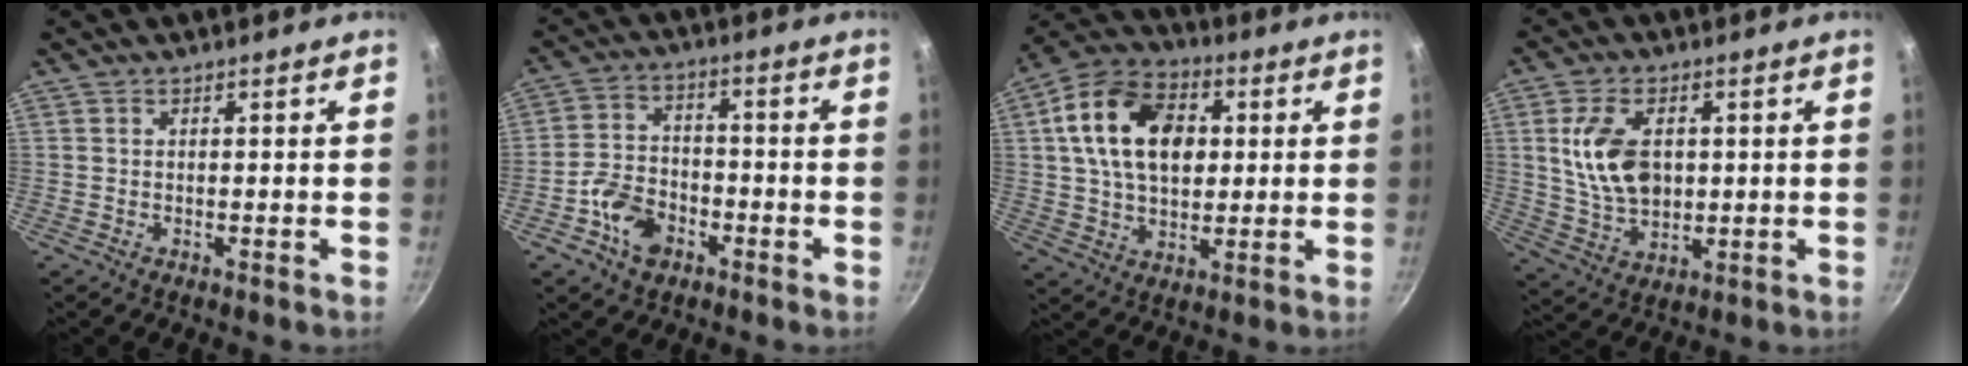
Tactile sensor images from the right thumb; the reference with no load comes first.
{"total": 8.9, "force": [-4.1, 6.2, 4.7], "torque": [-0.072, 0.034, -0.083]}
{"total": 17.8, "force": [3.5, 12.0, 12.6], "torque": [-0.192, 0.013, 0.047]}
{"total": 12.1, "force": [1.9, 7.8, 9.1], "torque": [-0.153, -0.011, 0.041]}